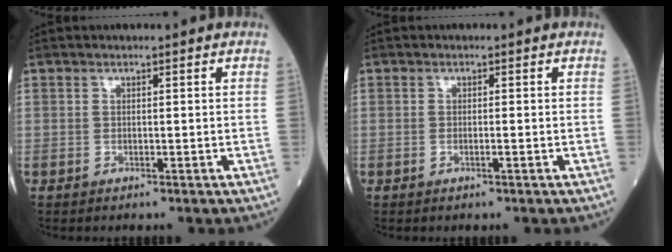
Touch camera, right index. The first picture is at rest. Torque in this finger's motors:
{"motor_torque": [-0.04, 0.12, -0.06, -0.01]}